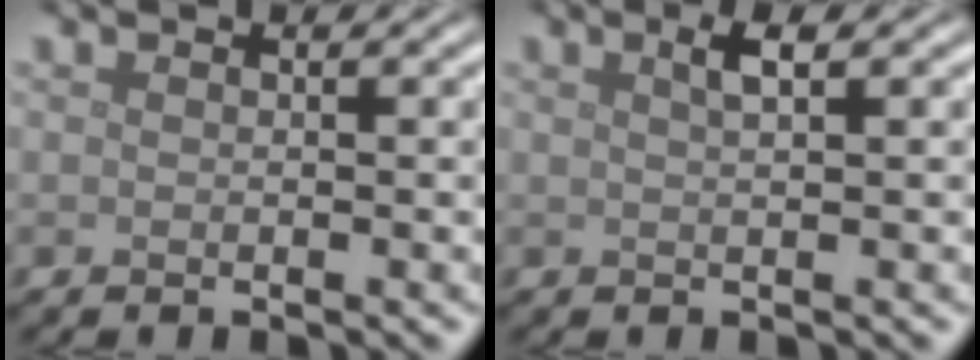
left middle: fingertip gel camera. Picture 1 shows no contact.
{"total": 1.9, "force": [0.9, 0.5, 1.6], "torque": [-0.021, 0.007, 0.012]}